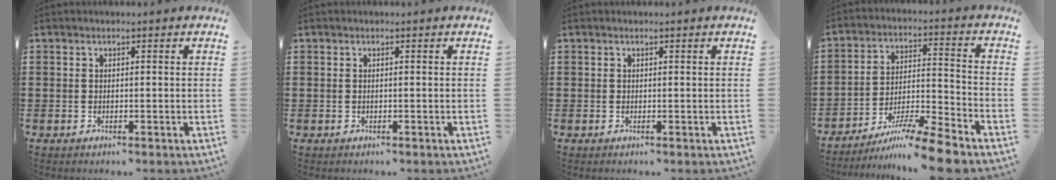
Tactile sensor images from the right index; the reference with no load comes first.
{"total": 0.0}
{"total": 0.0}
{"total": 9.2, "force": [-7.9, -0.3, 4.7], "torque": [-0.072, 0.011, -0.153]}